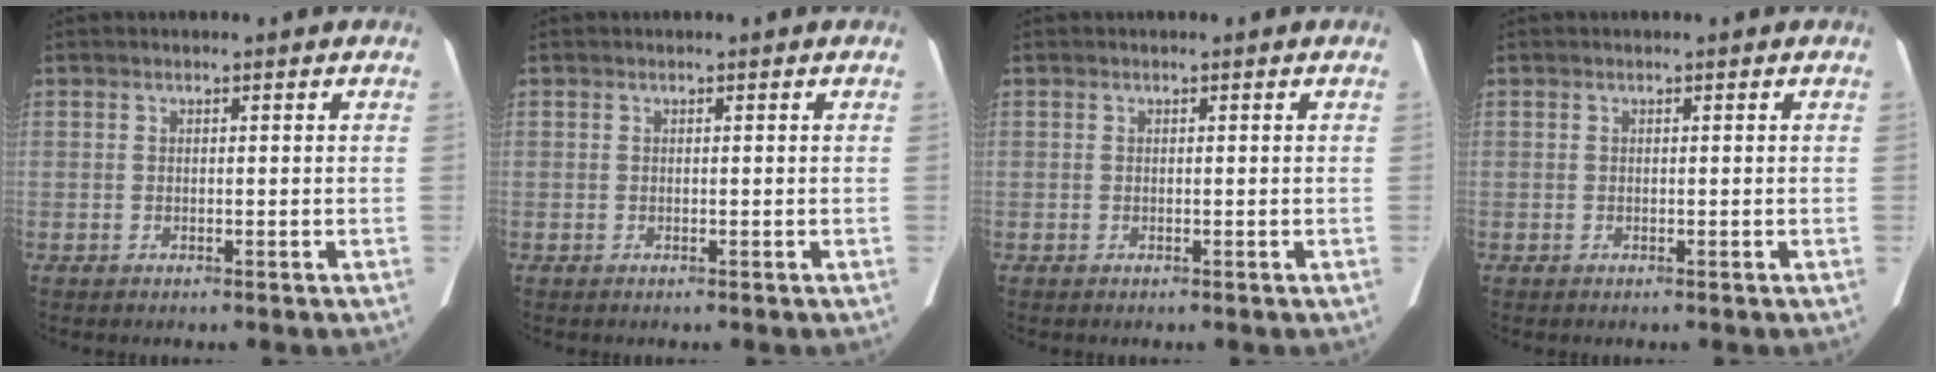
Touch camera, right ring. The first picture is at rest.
{"total": 0.0}
{"total": 0.0}
{"total": 0.0}